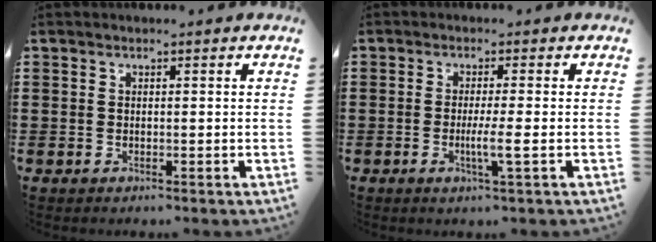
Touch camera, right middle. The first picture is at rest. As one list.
[{"total": 3.6, "force": [-1.1, -0.1, 3.5], "torque": [-0.061, -0.008, -0.020]}]